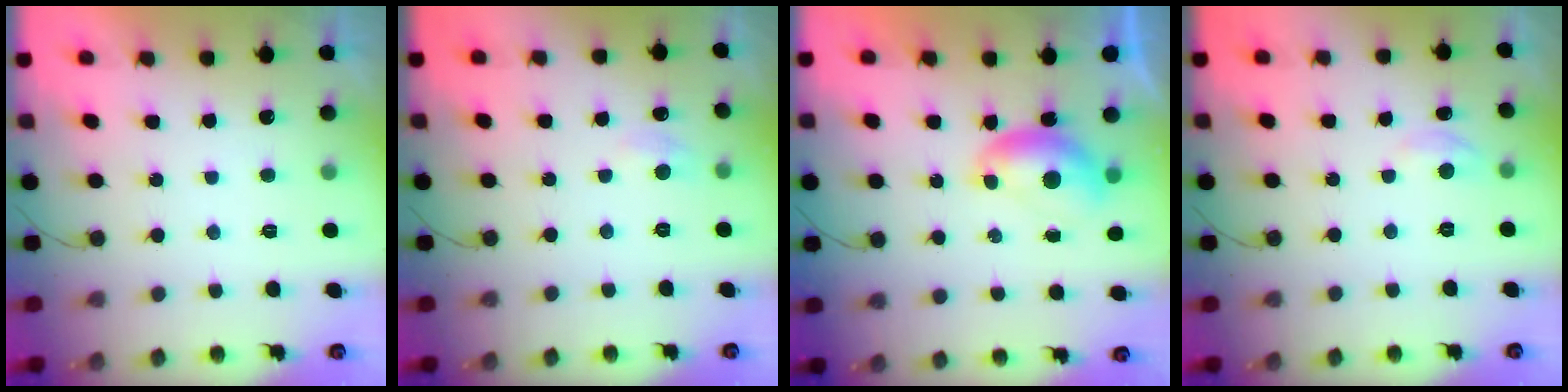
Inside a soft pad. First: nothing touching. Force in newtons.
{"total": 5.9, "press": 5.9, "slide": 0.7}
{"total": 7.2, "press": 7.1, "slide": 1.0}
{"total": 4.0, "press": 3.9, "slide": 0.6}